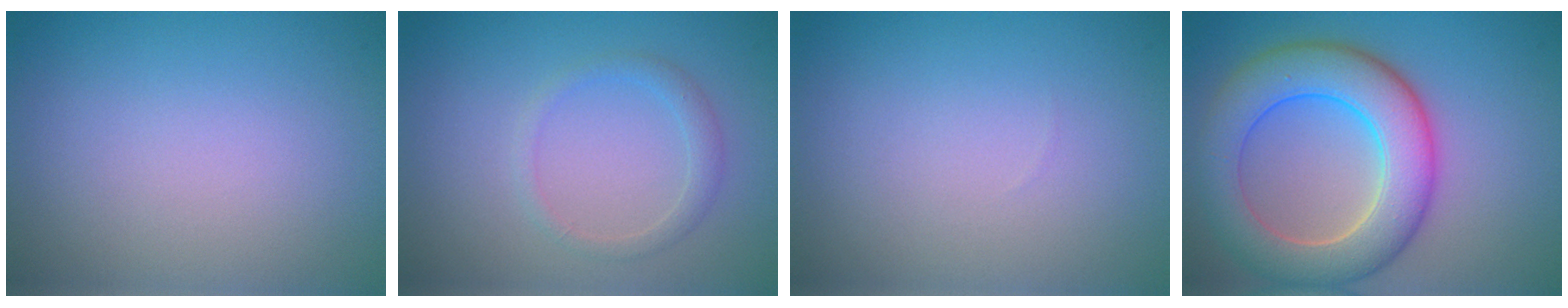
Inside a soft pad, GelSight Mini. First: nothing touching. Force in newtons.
{"total": 1.5, "press": 1.5, "slide": 0.1}
{"total": 0.0}
{"total": 8.3, "press": 8.3, "slide": 0.4}